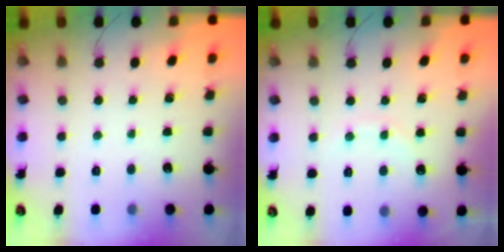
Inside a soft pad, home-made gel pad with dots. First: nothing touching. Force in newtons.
{"total": 6.3, "press": 6.1, "slide": 1.5}